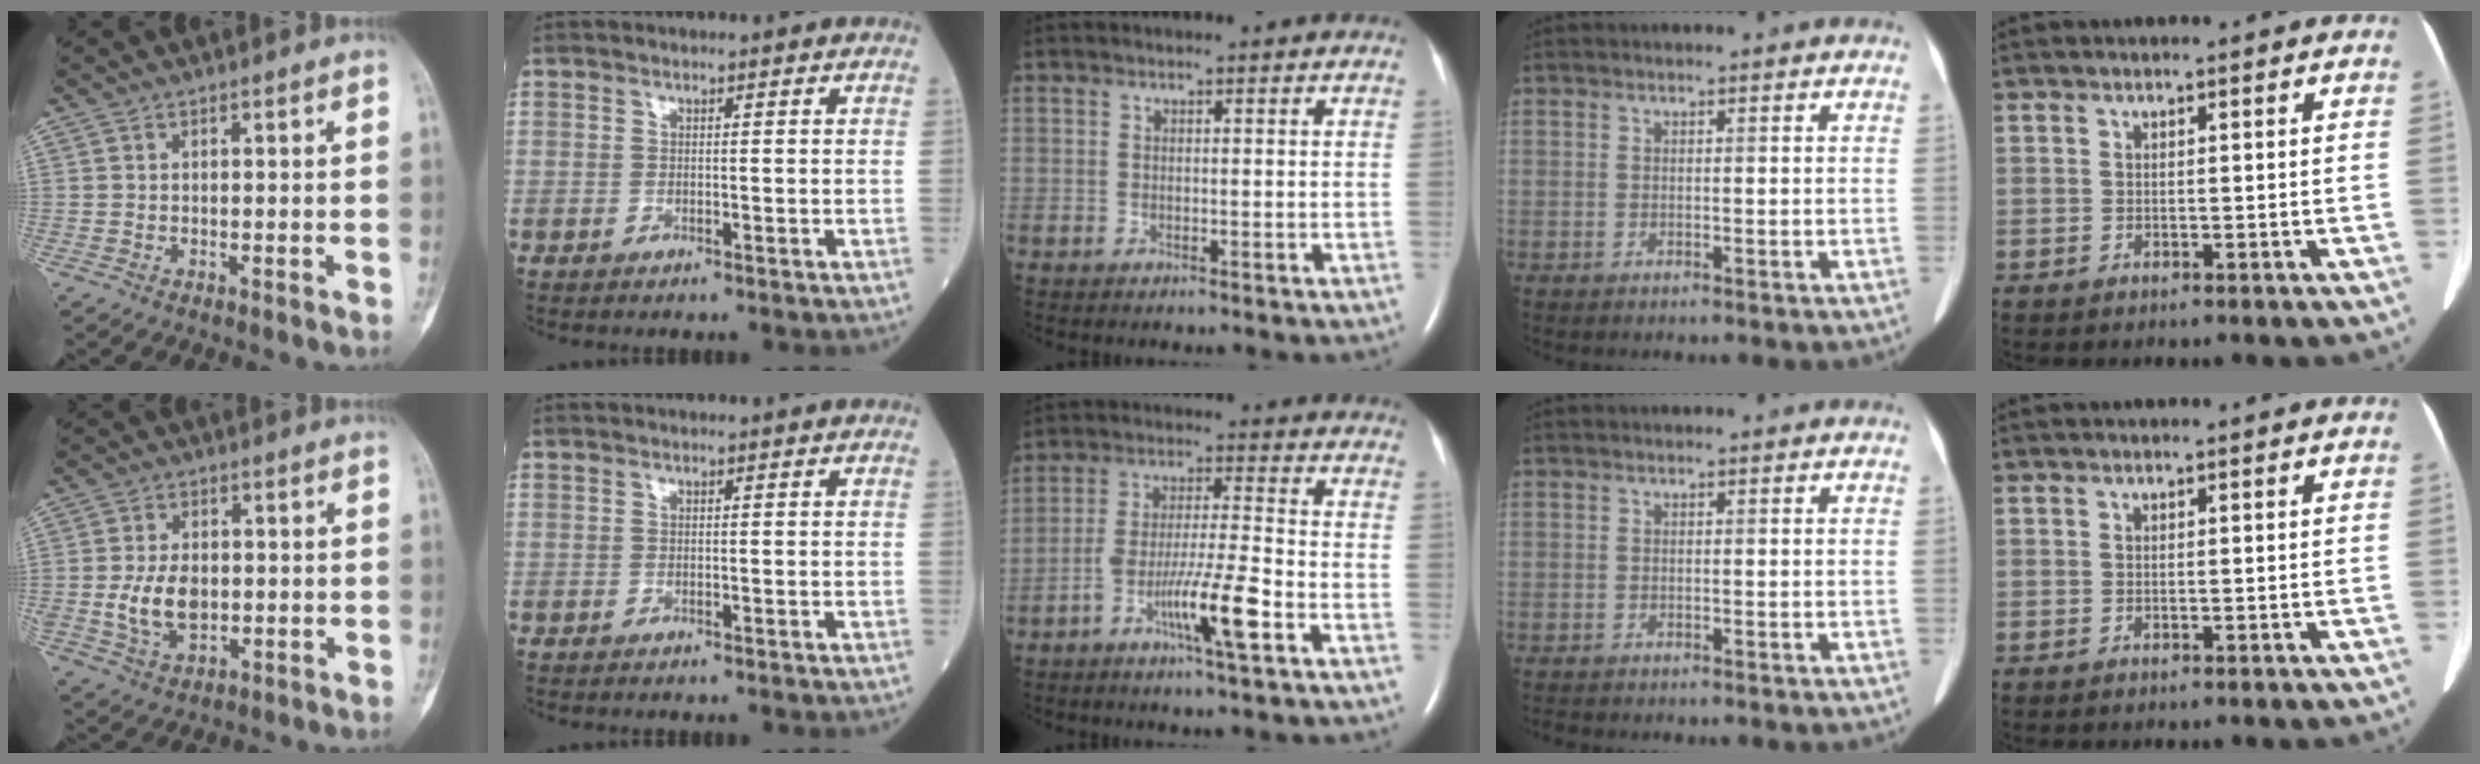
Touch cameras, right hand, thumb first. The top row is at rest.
{"thumb": {"total": 8.9, "force": [-0.5, 5.9, 6.7], "torque": [-0.113, -0.006, -0.002]}, "middle": {"total": 9.3, "force": [-4.5, 0.0, 8.1], "torque": [-0.154, -0.003, -0.084]}}